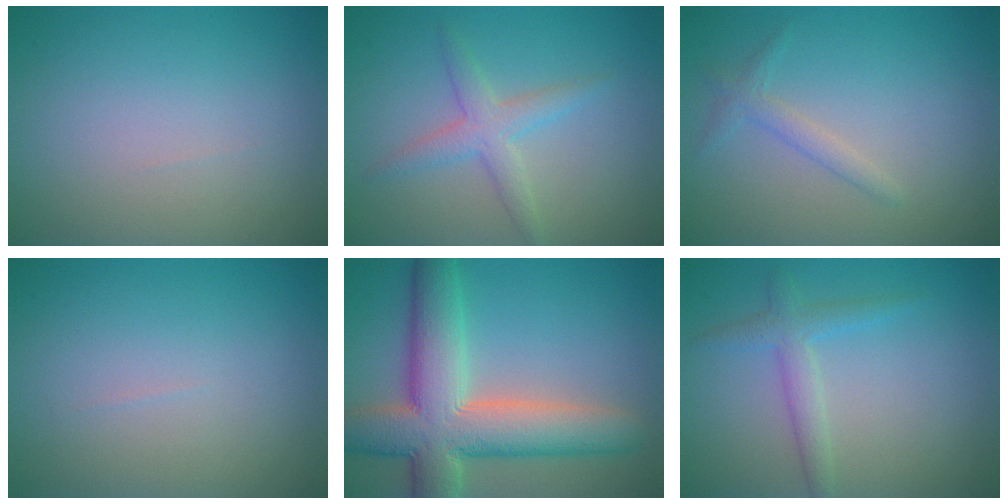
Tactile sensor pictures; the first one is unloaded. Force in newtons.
{"total": 2.7, "press": 2.7, "slide": 0.0}
{"total": 1.4, "press": 1.4, "slide": 0.1}
{"total": 0.0}
{"total": 10.4, "press": 10.4, "slide": 1.0}
{"total": 2.3, "press": 2.3, "slide": 0.1}